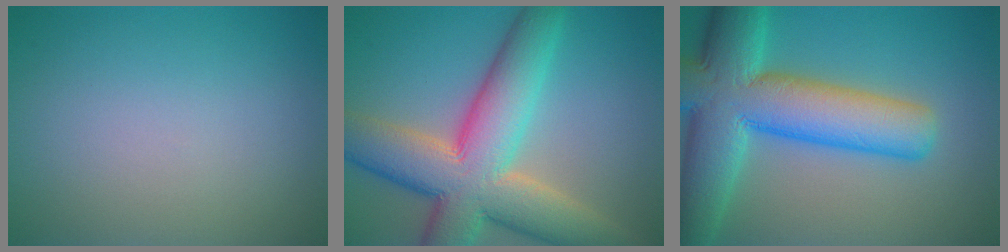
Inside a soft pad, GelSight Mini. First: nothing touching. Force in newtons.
{"total": 12.1, "press": 12.0, "slide": 0.9}
{"total": 12.3, "press": 12.3, "slide": 0.6}